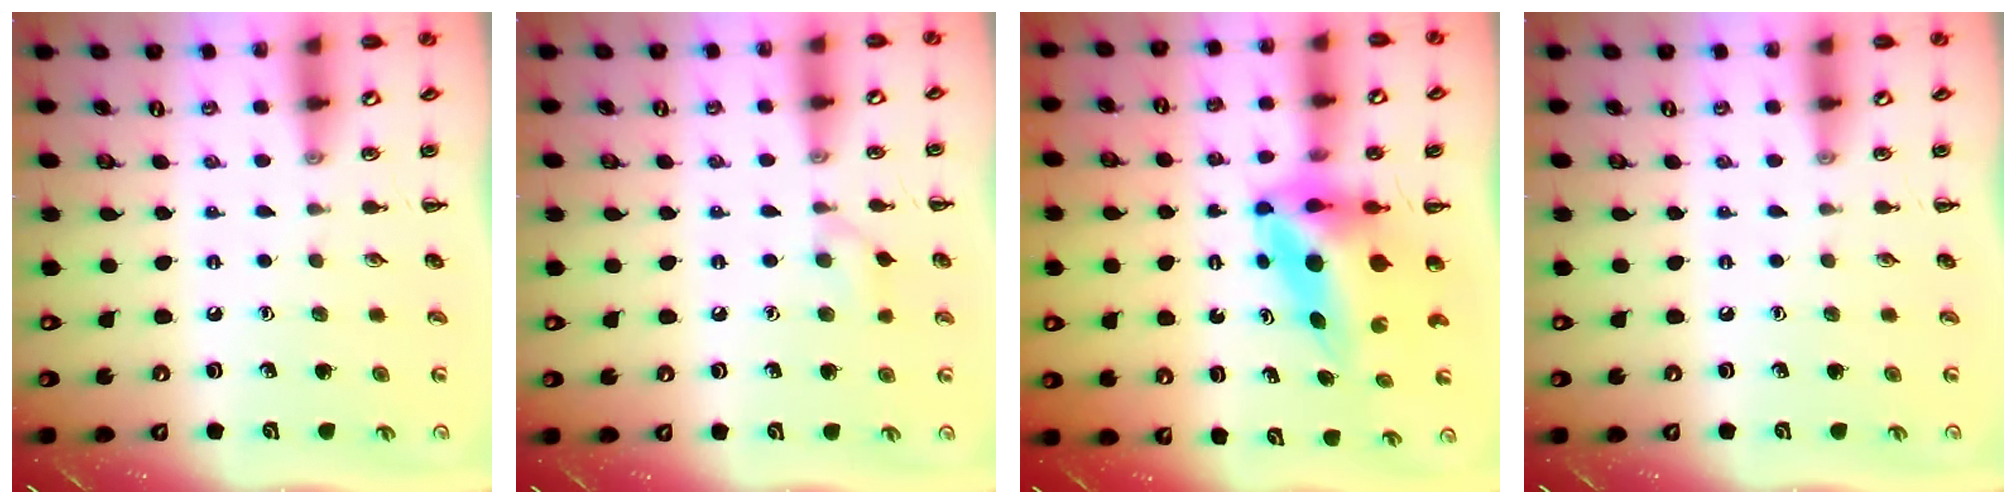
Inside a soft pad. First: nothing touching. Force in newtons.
{"total": 6.5, "press": 6.1, "slide": 2.2}
{"total": 7.5, "press": 7.3, "slide": 1.7}
{"total": 0.0}